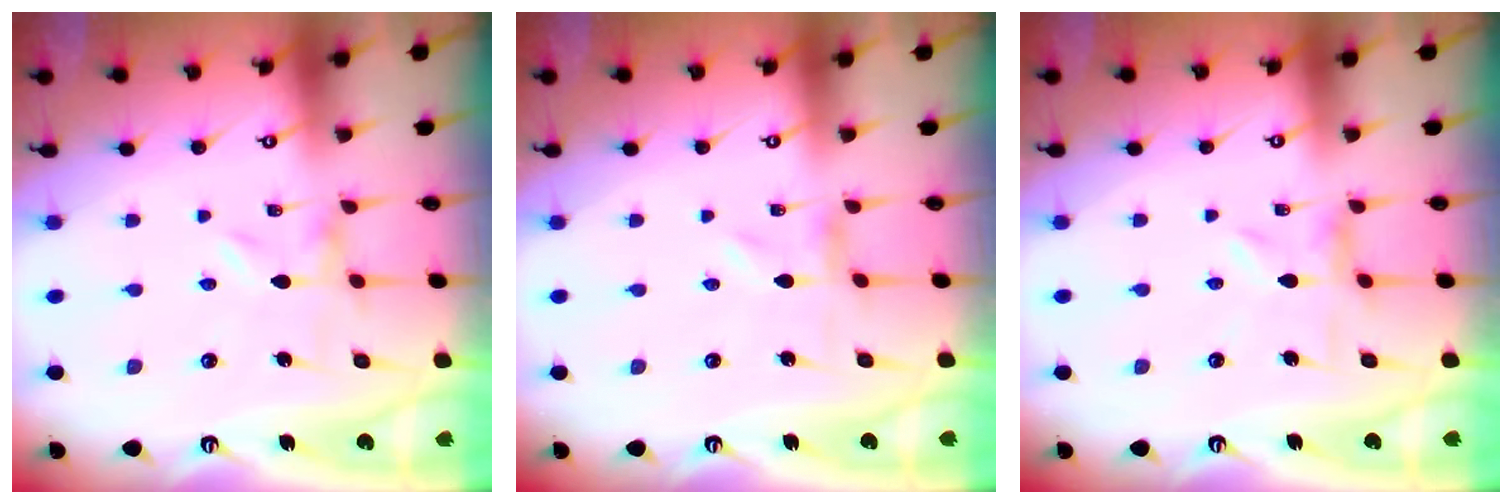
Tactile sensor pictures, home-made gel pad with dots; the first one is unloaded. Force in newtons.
{"total": 0.0}
{"total": 2.0, "press": 2.0, "slide": 0.3}